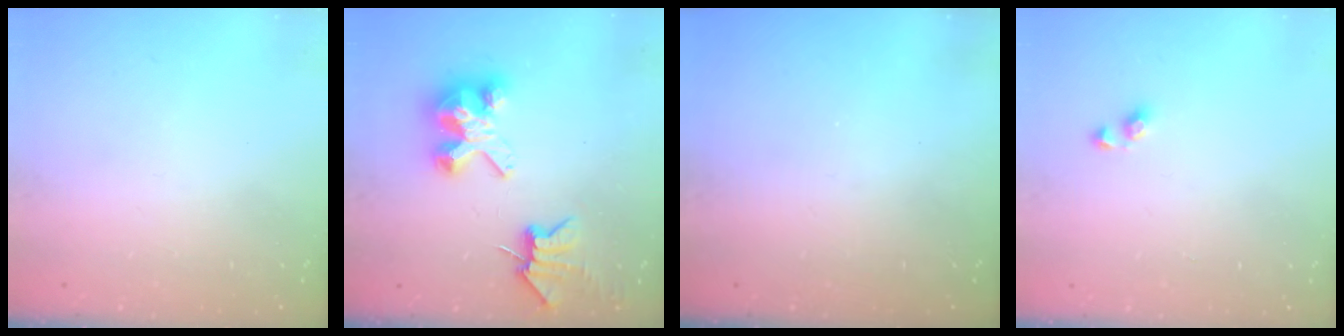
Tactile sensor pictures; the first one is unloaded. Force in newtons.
{"total": 7.3, "press": 7.2, "slide": 0.8}
{"total": 0.0}
{"total": 2.9, "press": 2.7, "slide": 1.1}